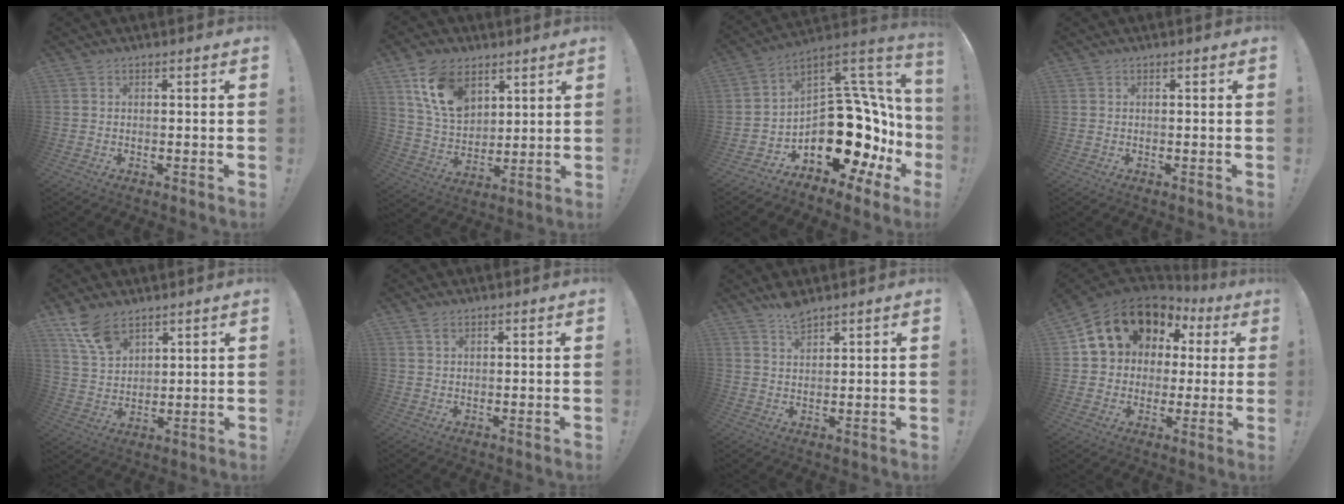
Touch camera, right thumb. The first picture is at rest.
{"total": 14.4, "force": [7.6, 9.3, 7.9], "torque": [-0.136, -0.025, 0.150]}
{"total": 22.3, "force": [-6.0, 13.6, 16.6], "torque": [-0.235, 0.000, -0.061]}
{"total": 0.0}
{"total": 10.2, "force": [7.4, 5.2, 4.7], "torque": [-0.085, -0.039, 0.144]}
{"total": 1.9, "force": [1.4, 0.8, 1.0], "torque": [-0.007, -0.007, 0.022]}
{"total": 4.6, "force": [3.9, 1.2, 2.1], "torque": [-0.031, -0.024, 0.069]}
{"total": 14.7, "force": [6.3, 11.6, 6.4], "torque": [-0.107, -0.027, 0.131]}